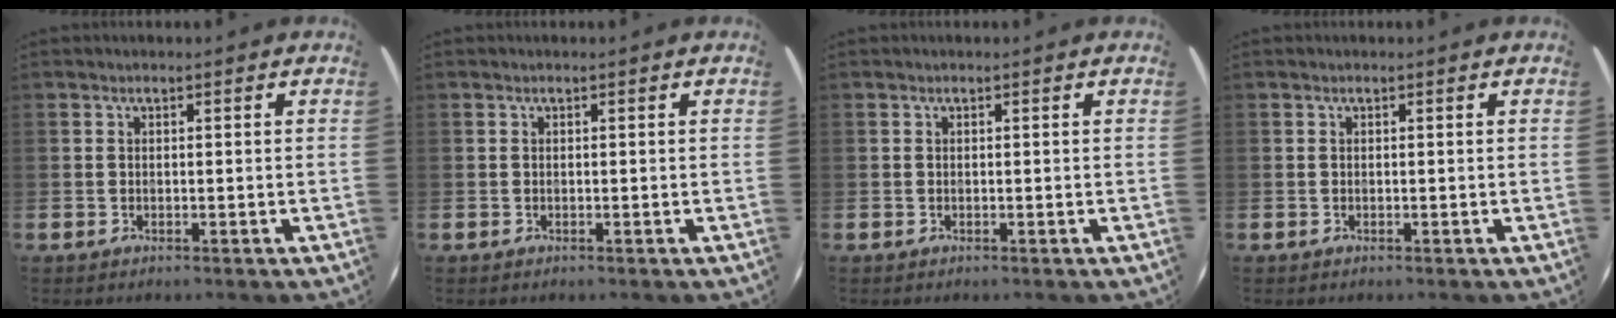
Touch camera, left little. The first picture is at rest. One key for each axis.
{"total": 0.0}
{"total": 0.0}
{"total": 0.0}